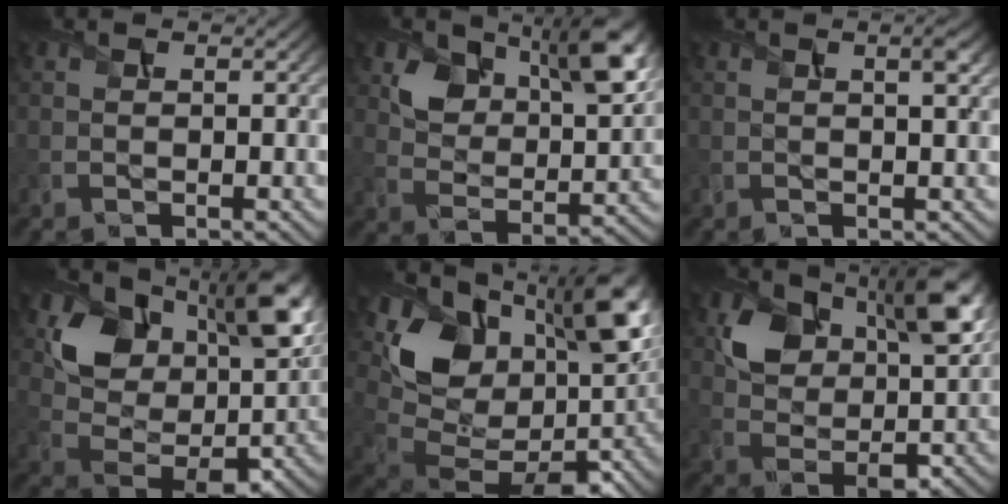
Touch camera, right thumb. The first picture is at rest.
{"total": 9.4, "force": [4.9, 5.7, 5.7], "torque": [-0.107, -0.018, 0.086]}
{"total": 2.0, "force": [0.8, 0.3, 1.8], "torque": [-0.029, 0.003, 0.013]}
{"total": 13.8, "force": [6.4, 9.0, 8.3], "torque": [-0.141, -0.007, 0.119]}
{"total": 19.0, "force": [3.7, 12.3, 14.0], "torque": [-0.260, -0.023, 0.092]}
{"total": 10.5, "force": [4.4, 6.9, 6.6], "torque": [-0.125, -0.016, 0.085]}